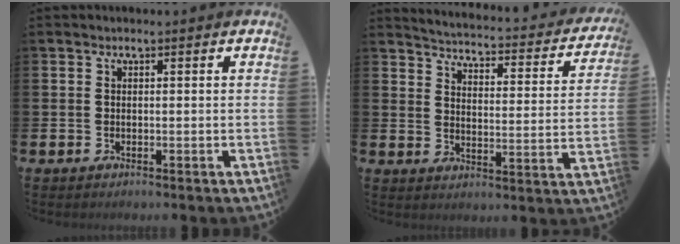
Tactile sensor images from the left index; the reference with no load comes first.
{"total": 3.2, "force": [3.0, 0.6, 0.8], "torque": [-0.040, -0.033, 0.042]}